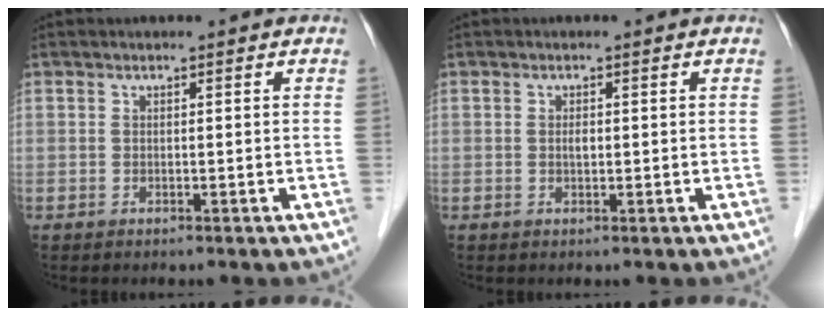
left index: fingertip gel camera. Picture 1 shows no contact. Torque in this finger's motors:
{"motor_torque": [0.28, 0.11, -0.01, 0.00]}